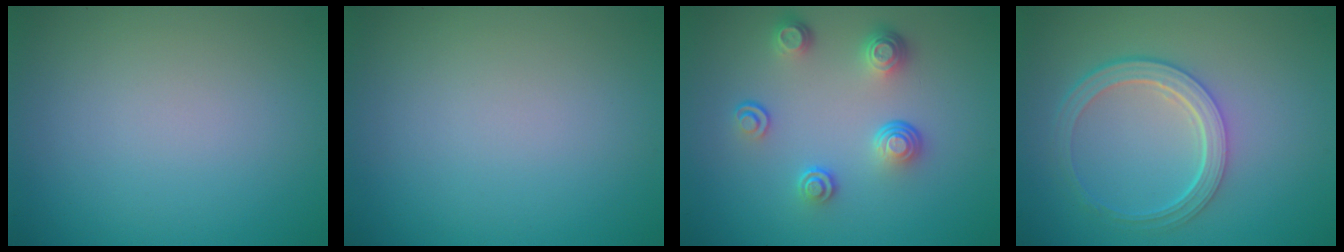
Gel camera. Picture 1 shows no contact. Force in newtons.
{"total": 0.0}
{"total": 4.0, "press": 2.8, "slide": 2.8}
{"total": 4.3, "press": 3.2, "slide": 2.9}